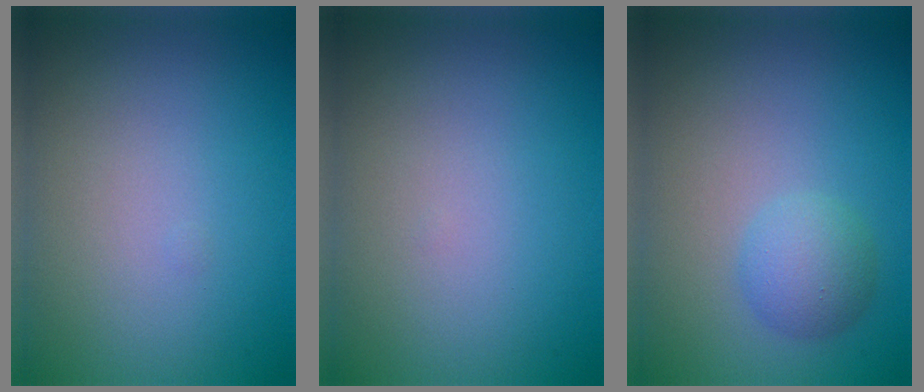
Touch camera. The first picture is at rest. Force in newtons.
{"total": 0.0}
{"total": 2.6, "press": 2.6, "slide": 0.1}